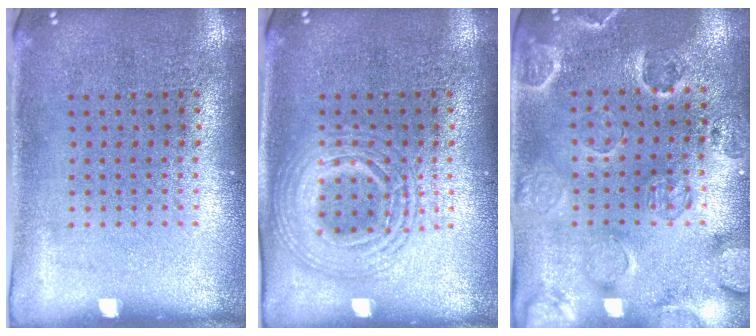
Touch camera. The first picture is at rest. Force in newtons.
{"total": 2.6, "press": 2.6, "slide": 0.2}
{"total": 2.5, "press": 2.2, "slide": 1.1}